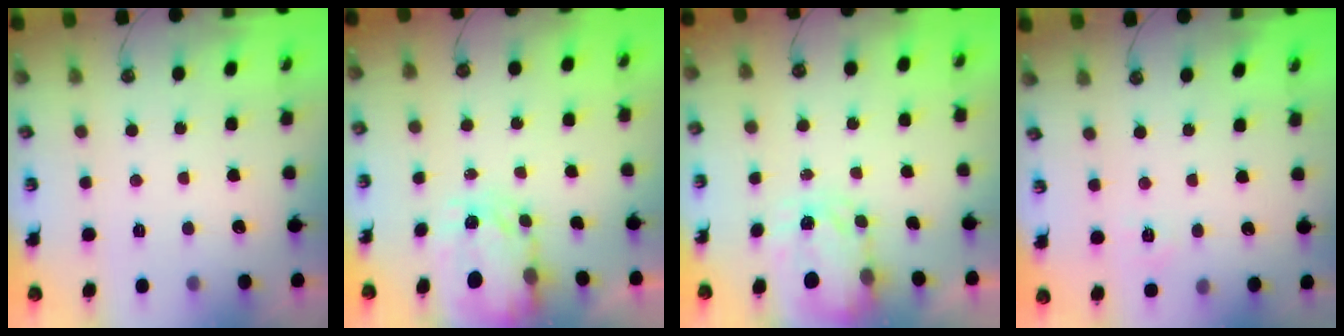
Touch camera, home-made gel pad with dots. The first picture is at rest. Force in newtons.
{"total": 4.0, "press": 4.0, "slide": 0.2}
{"total": 3.5, "press": 3.5, "slide": 0.4}
{"total": 2.8, "press": 2.8, "slide": 0.4}